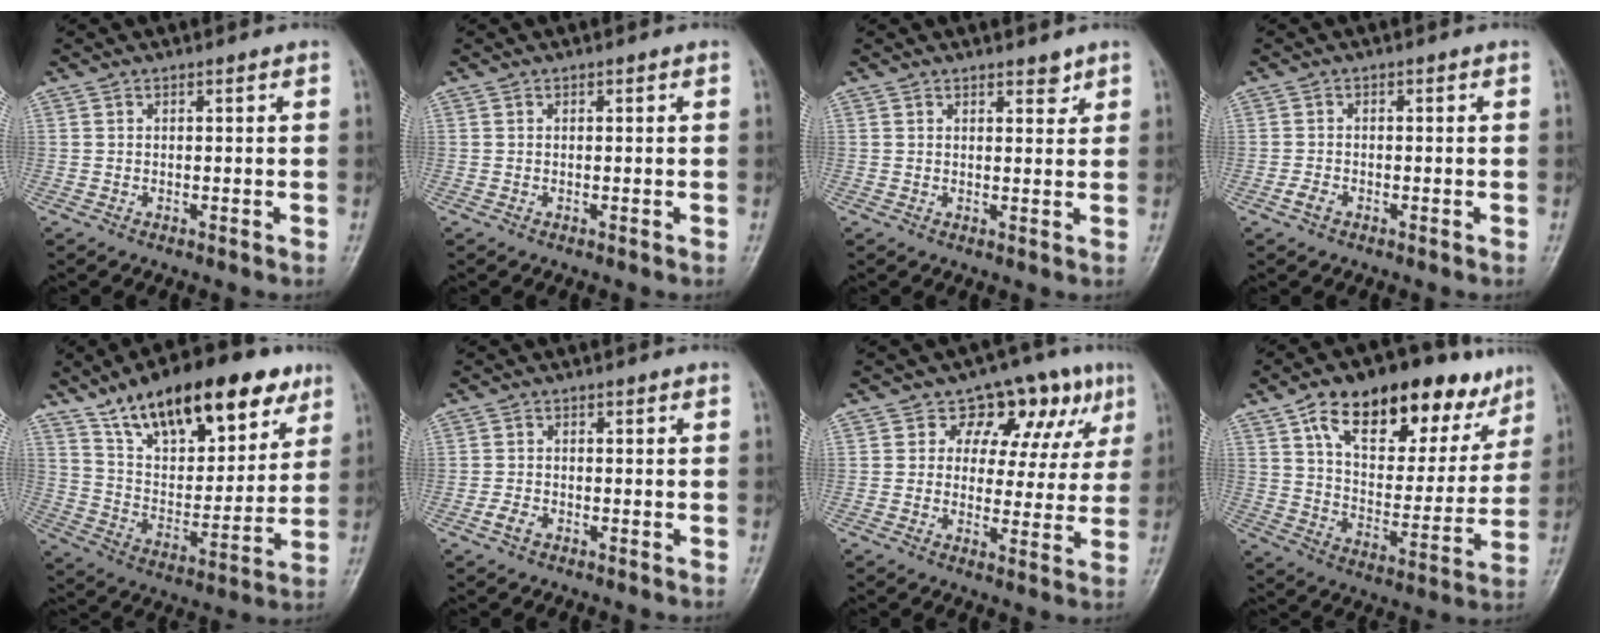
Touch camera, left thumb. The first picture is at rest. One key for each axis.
{"total": 0.0}
{"total": 2.1, "fx": 1.6, "fy": 0.9, "fz": 1.0, "tx": -0.002, "ty": -0.010, "tz": 0.022}
{"total": 1.8, "fx": -1.1, "fy": 1.1, "fz": 1.0, "tx": -0.023, "ty": 0.004, "tz": -0.023}
{"total": 24.8, "fx": 15.0, "fy": 11.1, "fz": 16.3, "tx": -0.213, "ty": -0.035, "tz": 0.249}
{"total": 2.2, "fx": -1.4, "fy": 1.3, "fz": 1.2, "tx": -0.026, "ty": 0.007, "tz": -0.026}
{"total": 12.2, "fx": 5.6, "fy": 8.3, "fz": 7.0, "tx": -0.023, "ty": -0.005, "tz": 0.070}
{"total": 23.7, "fx": 13.7, "fy": 11.8, "fz": 15.3, "tx": -0.187, "ty": -0.026, "tz": 0.221}